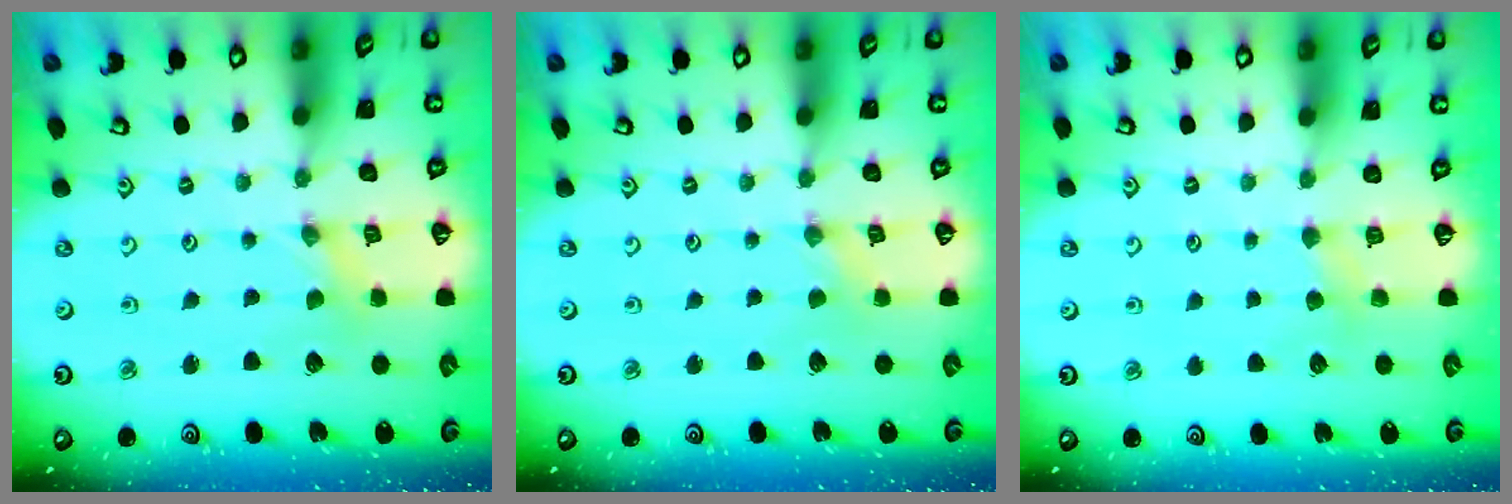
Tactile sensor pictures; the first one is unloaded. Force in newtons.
{"total": 0.0}
{"total": 2.6, "press": 2.6, "slide": 0.5}